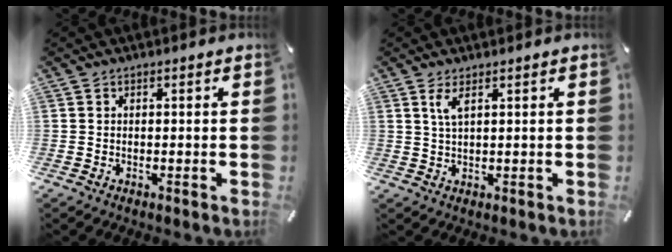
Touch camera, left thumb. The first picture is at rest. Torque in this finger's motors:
{"motor_torque": [0.57, 0.51, 0.70, -0.23, 0.00]}